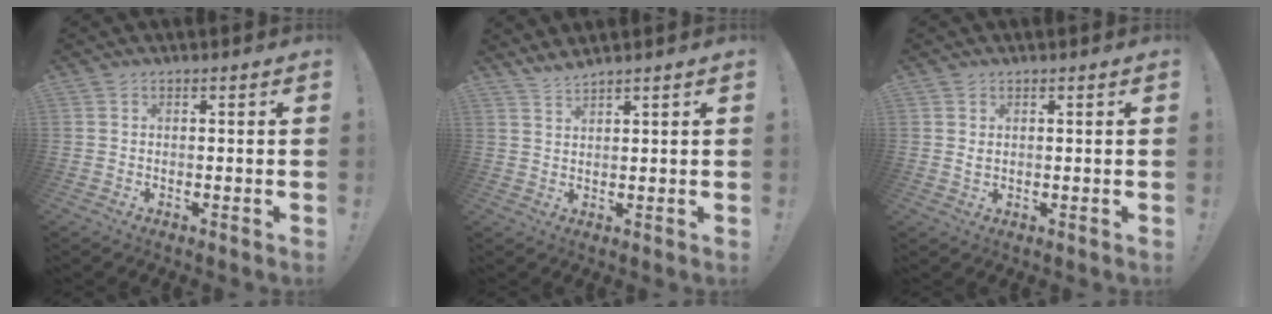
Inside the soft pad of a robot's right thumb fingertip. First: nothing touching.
{"total": 2.6, "force": [2.4, -0.3, 1.0], "torque": [-0.031, -0.011, 0.045]}
{"total": 1.2, "force": [0.7, 0.7, 0.6], "torque": [-0.013, 0.001, 0.014]}